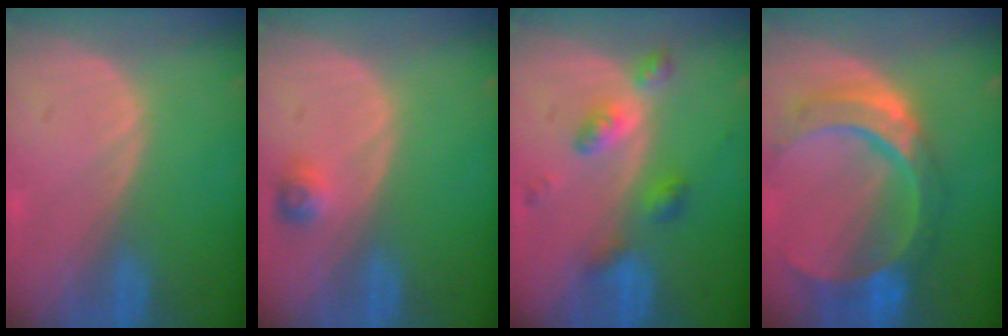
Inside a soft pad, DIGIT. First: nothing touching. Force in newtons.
{"total": 2.4, "press": 2.2, "slide": 0.9}
{"total": 5.2, "press": 5.2, "slide": 0.1}
{"total": 11.0, "press": 9.2, "slide": 6.0}